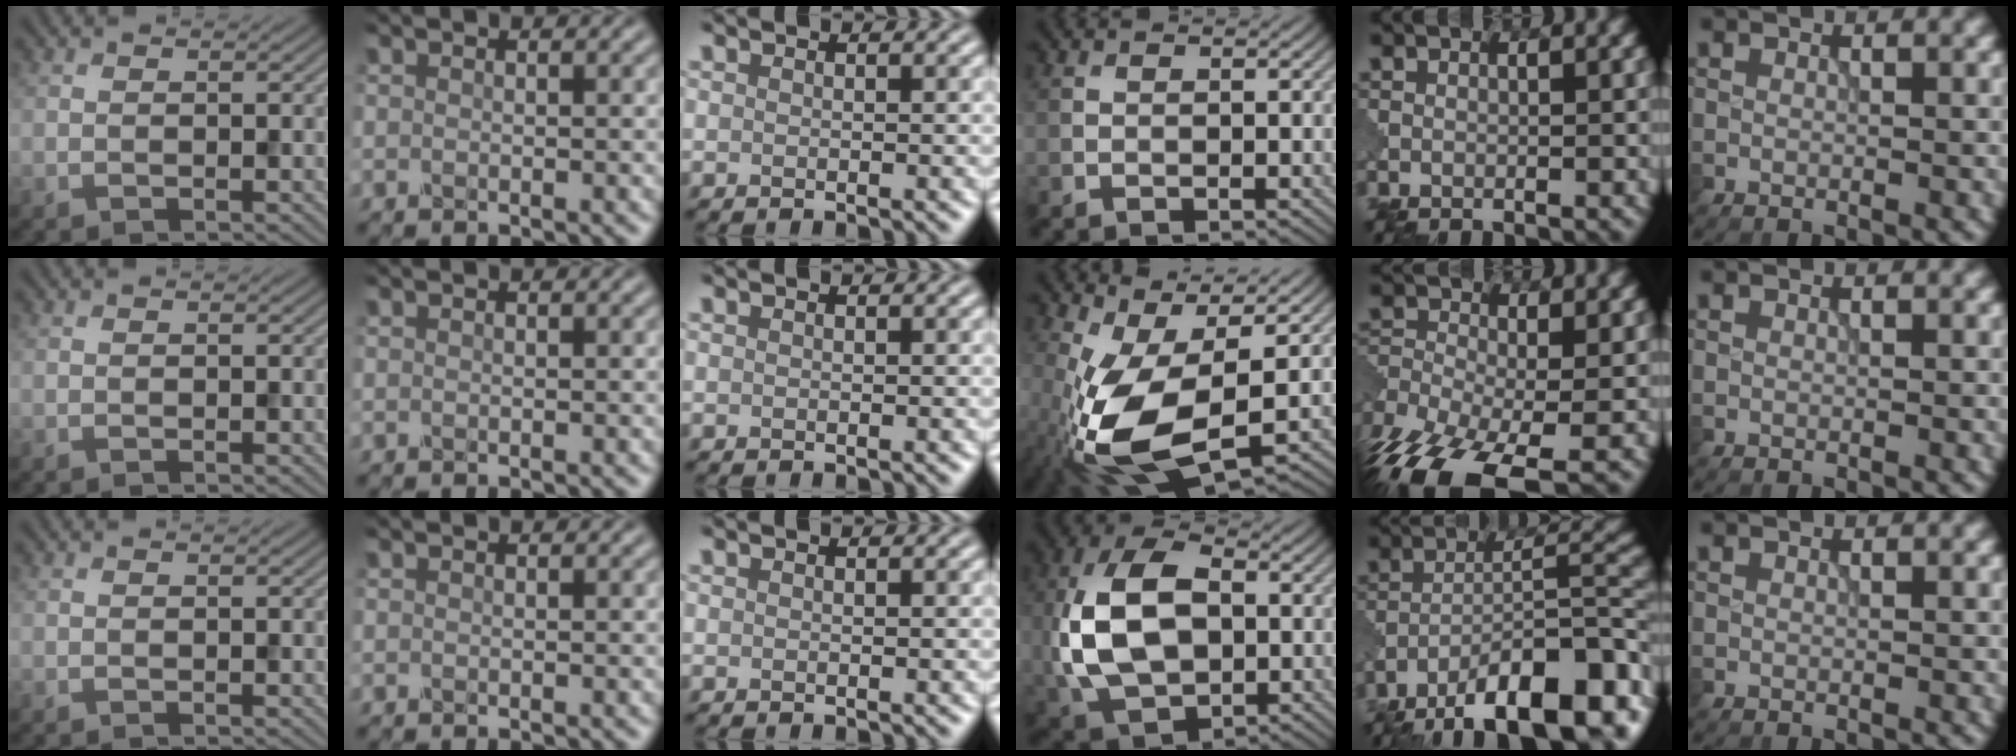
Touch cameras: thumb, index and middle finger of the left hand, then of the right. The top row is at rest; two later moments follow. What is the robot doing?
{"motion": "wrap", "object": "tissue paper"}